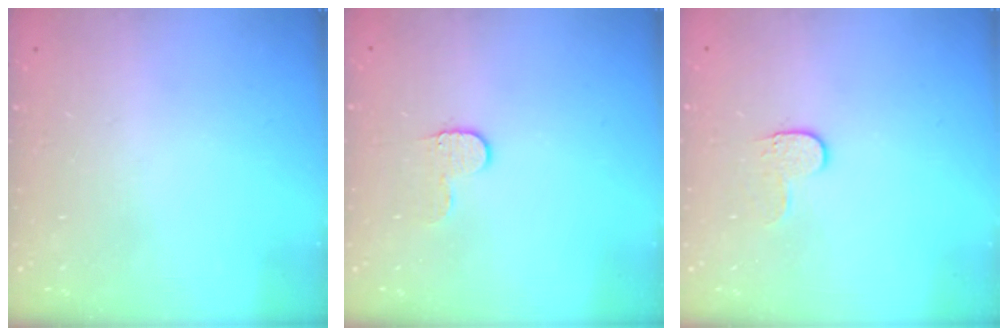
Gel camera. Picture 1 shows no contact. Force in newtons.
{"total": 5.8, "press": 5.8, "slide": 0.5}
{"total": 4.6, "press": 4.6, "slide": 0.5}